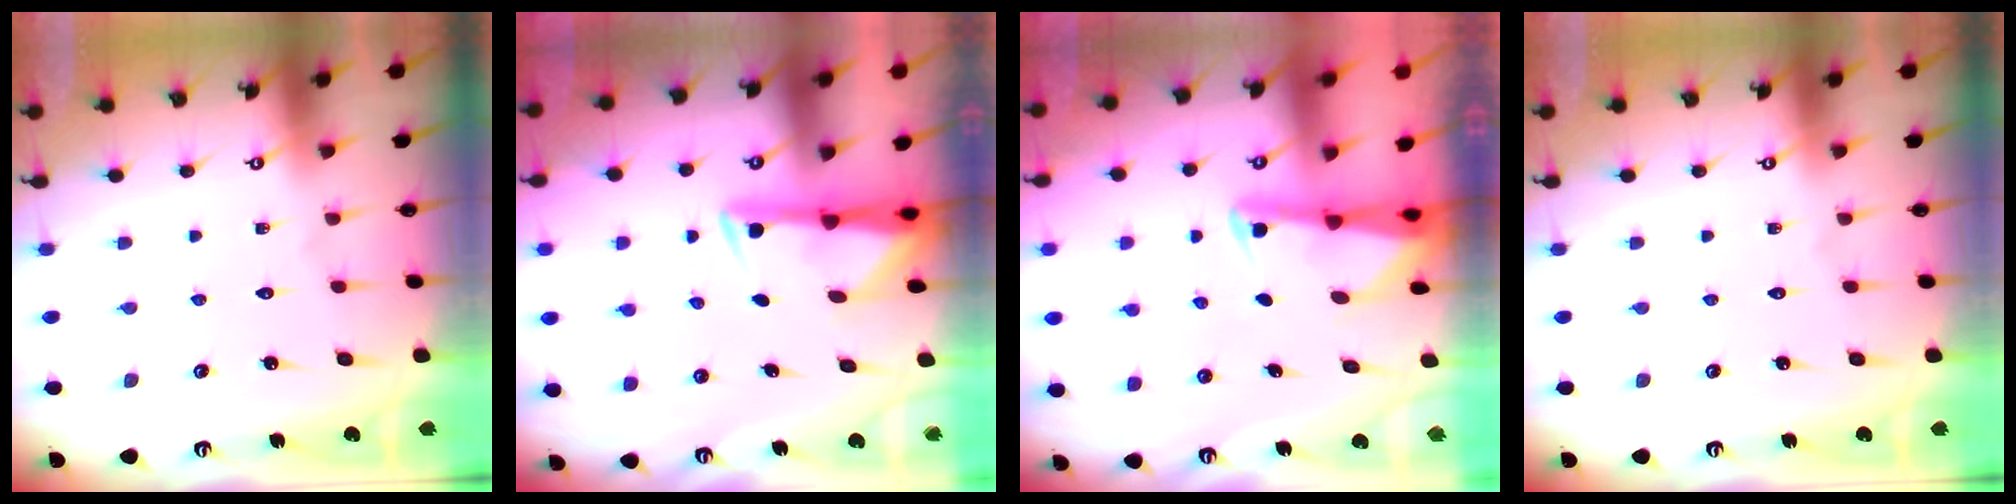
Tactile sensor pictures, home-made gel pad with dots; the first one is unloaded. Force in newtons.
{"total": 2.9, "press": 2.9, "slide": 0.5}
{"total": 2.3, "press": 2.3, "slide": 0.4}
{"total": 0.0}